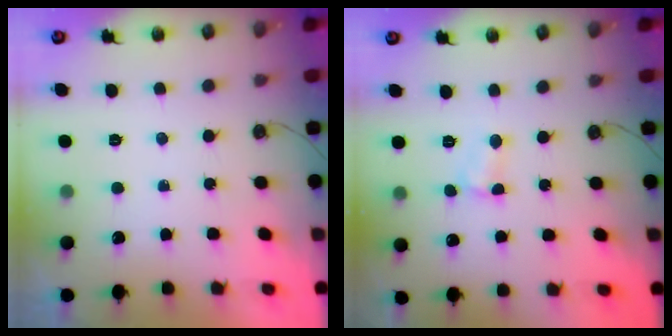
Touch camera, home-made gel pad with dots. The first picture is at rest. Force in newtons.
{"total": 3.3, "press": 3.3, "slide": 0.4}